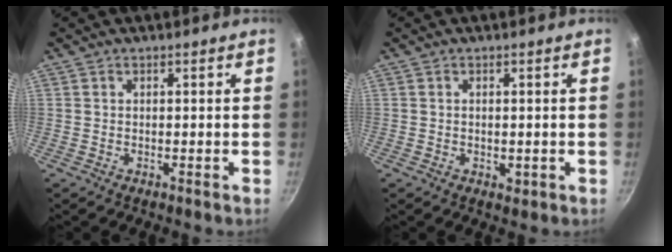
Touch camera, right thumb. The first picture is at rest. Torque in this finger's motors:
{"motor_torque": [-0.29, 0.11, -0.05, 0.49, -0.01]}